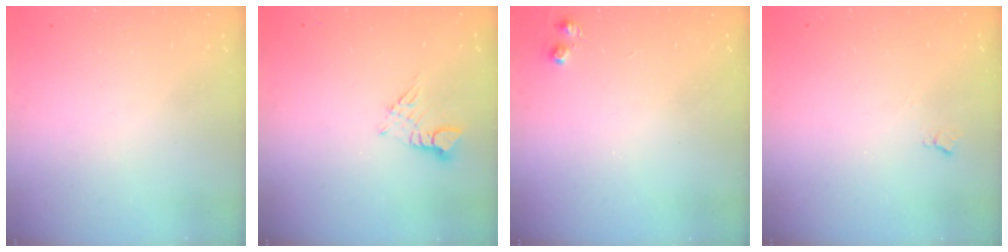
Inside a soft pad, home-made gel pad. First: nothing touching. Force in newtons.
{"total": 3.1, "press": 3.1, "slide": 0.4}
{"total": 5.2, "press": 5.2, "slide": 0.6}
{"total": 2.8, "press": 2.8, "slide": 0.6}